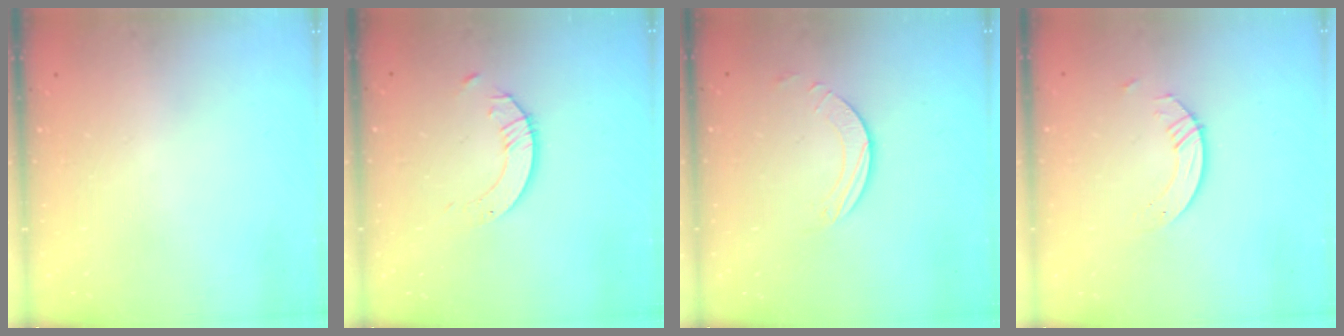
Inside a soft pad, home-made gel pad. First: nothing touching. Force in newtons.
{"total": 2.1, "press": 2.1, "slide": 0.2}
{"total": 2.5, "press": 2.5, "slide": 0.2}
{"total": 3.8, "press": 3.8, "slide": 0.3}